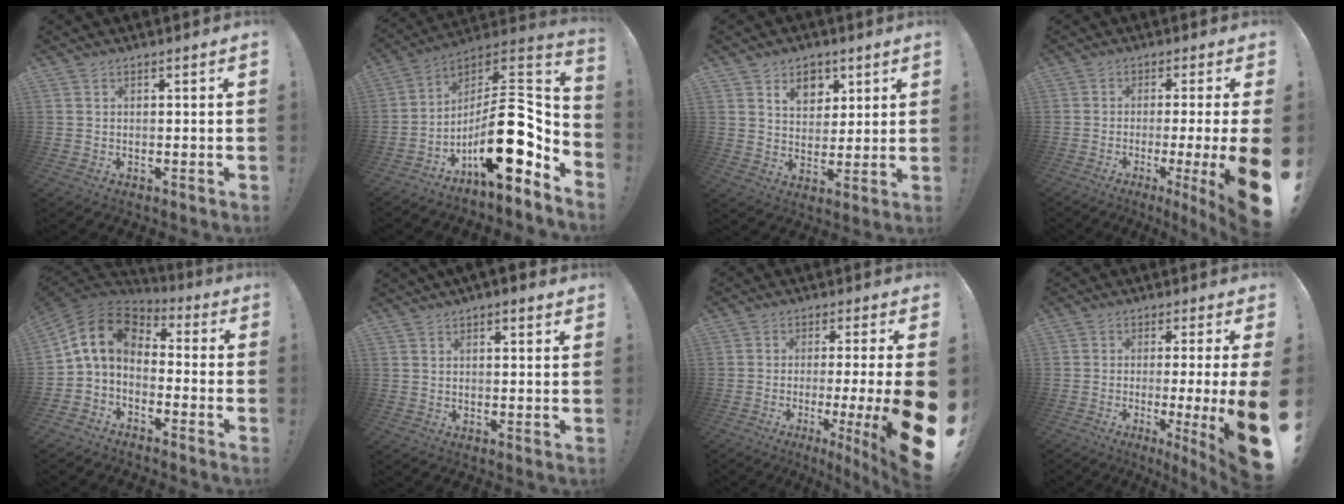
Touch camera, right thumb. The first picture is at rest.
{"total": 21.3, "force": [-5.6, 8.0, 18.9], "torque": [-0.309, 0.014, -0.088]}
{"total": 9.2, "force": [5.4, 6.5, 3.6], "torque": [-0.042, -0.028, 0.101]}
{"total": 11.8, "force": [-3.1, 0.1, 11.4], "torque": [-0.160, 0.000, -0.040]}
{"total": 10.7, "force": [1.0, 6.8, 8.2], "torque": [-0.165, 0.009, 0.018]}
{"total": 2.9, "force": [2.2, 1.3, 1.5], "torque": [-0.009, -0.012, 0.036]}
{"total": 13.7, "force": [-2.9, -0.3, 13.4], "torque": [-0.189, -0.006, -0.037]}
{"total": 12.7, "force": [-2.0, -0.1, 12.5], "torque": [-0.167, -0.017, -0.023]}